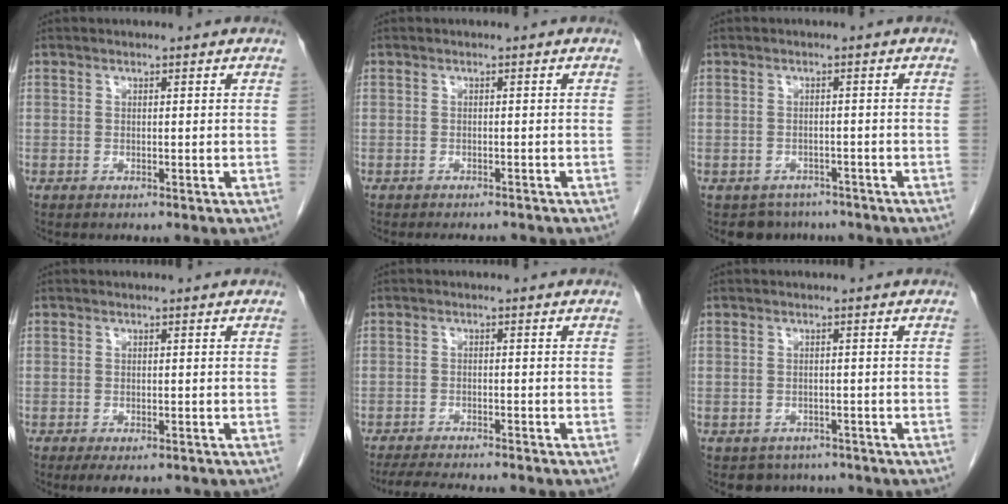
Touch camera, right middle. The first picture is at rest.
{"total": 3.1, "force": [-2.9, 0.7, 0.8], "torque": [-0.010, -0.006, -0.036]}
{"total": 4.1, "force": [-3.4, 2.4, -0.3], "torque": [0.002, 0.007, -0.048]}
{"total": 4.7, "force": [-3.5, 1.7, 2.5], "torque": [-0.031, -0.008, -0.048]}
{"total": 9.9, "force": [-8.9, 0.8, 4.4], "torque": [-0.063, -0.017, -0.129]}
{"total": 3.8, "force": [-3.2, 2.2, 0.0], "torque": [-0.002, 0.005, -0.044]}